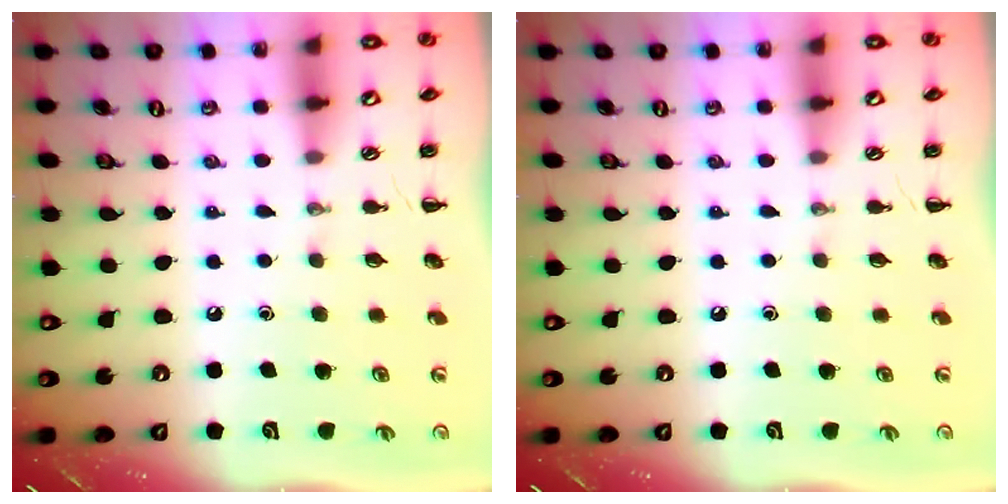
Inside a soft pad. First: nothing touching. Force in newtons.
{"total": 0.0}